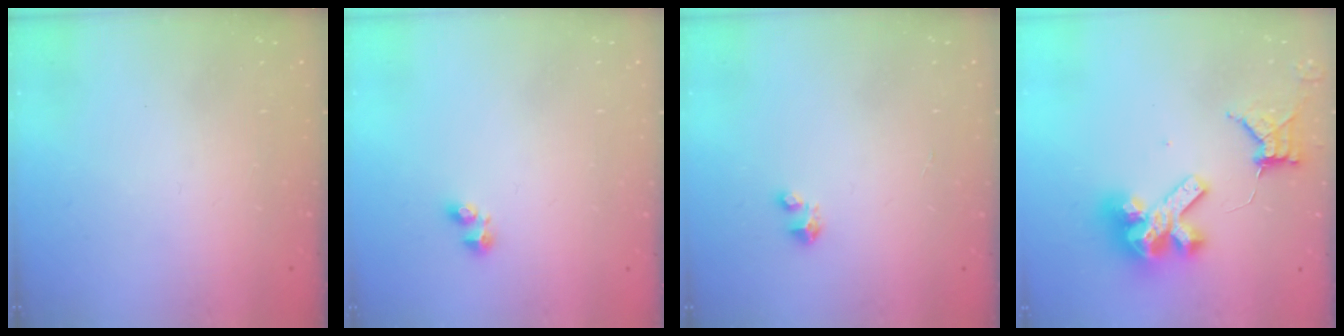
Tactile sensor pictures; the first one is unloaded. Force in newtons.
{"total": 2.2, "press": 2.2, "slide": 0.5}
{"total": 2.1, "press": 2.1, "slide": 0.1}
{"total": 13.7, "press": 13.6, "slide": 1.8}